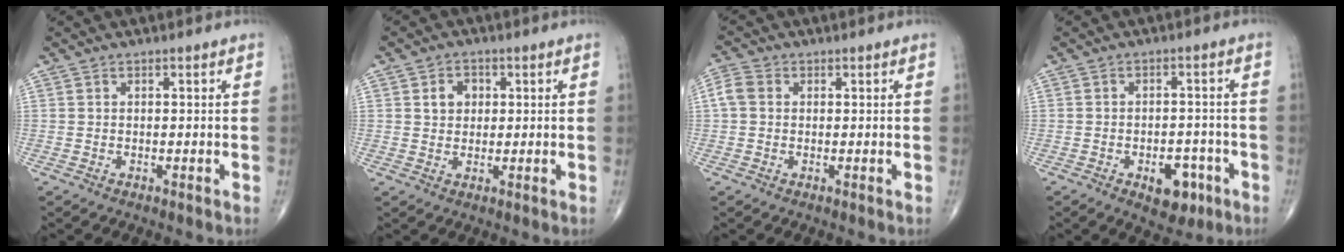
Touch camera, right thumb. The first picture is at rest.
{"total": 3.9, "force": [1.0, 3.1, 2.0], "torque": [-0.012, 0.002, 0.015]}
{"total": 3.3, "force": [0.4, 2.7, 1.9], "torque": [-0.044, 0.012, 0.002]}
{"total": 6.9, "force": [-3.2, 4.0, 4.6], "torque": [-0.038, 0.021, -0.038]}